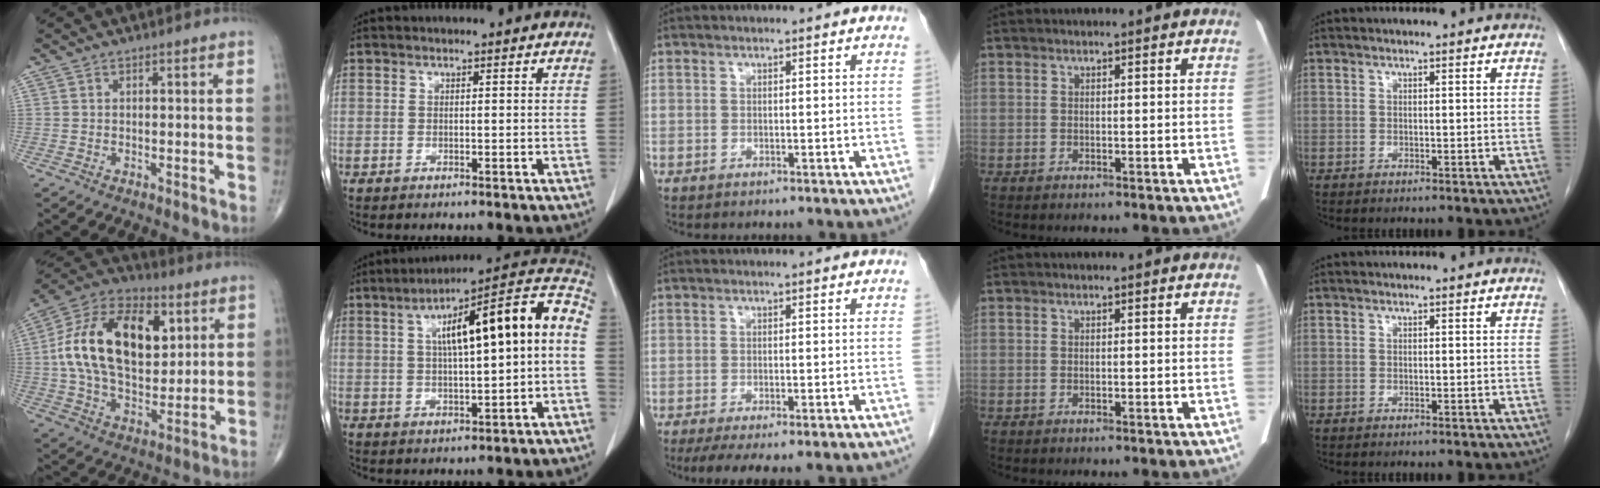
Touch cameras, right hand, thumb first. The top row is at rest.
{"thumb": {"total": 23.7, "force": [5.0, 14.0, 18.4], "torque": [-0.307, 0.000, 0.079]}, "index": {"total": 17.6, "force": [2.4, 2.6, 17.3], "torque": [-0.257, 0.048, 0.033]}, "middle": {"total": 10.3, "force": [-8.5, 1.3, 5.6], "torque": [-0.068, -0.008, -0.112]}}